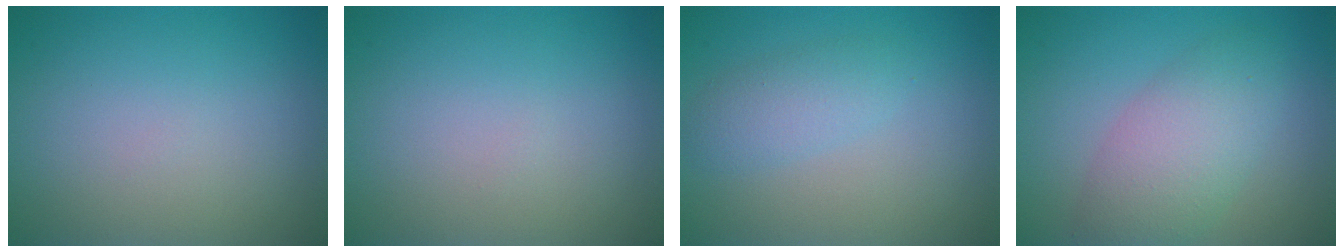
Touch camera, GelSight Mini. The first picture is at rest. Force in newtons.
{"total": 0.0}
{"total": 2.2, "press": 2.2, "slide": 0.1}
{"total": 4.9, "press": 4.9, "slide": 0.2}